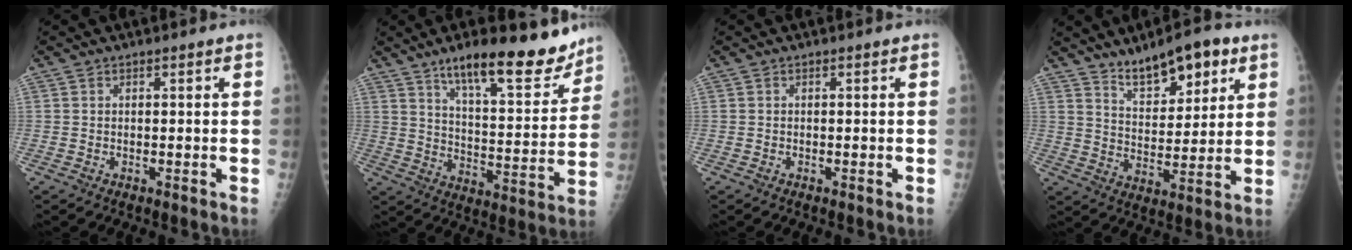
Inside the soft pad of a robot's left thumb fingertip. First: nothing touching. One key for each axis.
{"total": 18.4, "fx": 13.4, "fy": 5.4, "fz": 11.5, "tx": -0.128, "ty": -0.078, "tz": 0.211}
{"total": 0.0}
{"total": 12.2, "fx": 8.0, "fy": 4.9, "fz": 7.8, "tx": -0.095, "ty": -0.042, "tz": 0.136}